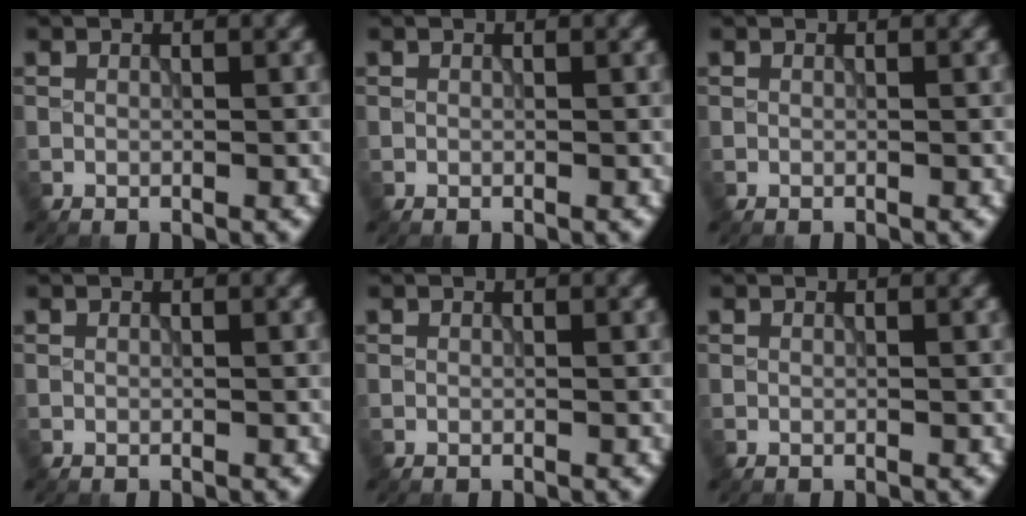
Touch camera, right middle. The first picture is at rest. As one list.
[{"total": 0.0}, {"total": 0.0}, {"total": 0.0}, {"total": 0.0}, {"total": 0.0}]